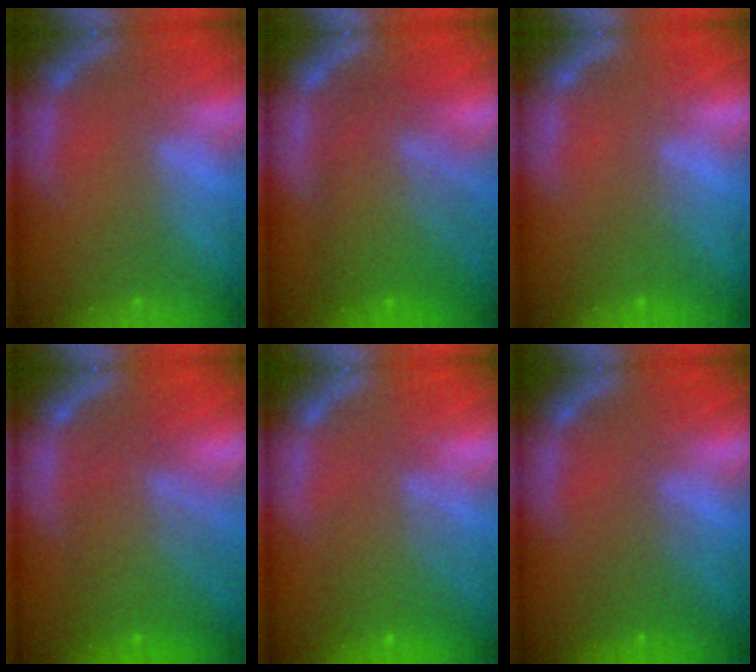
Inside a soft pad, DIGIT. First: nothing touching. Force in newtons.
{"total": 8.5}
{"total": 2.0}
{"total": 7.1}
{"total": 5.1}
{"total": 2.5}